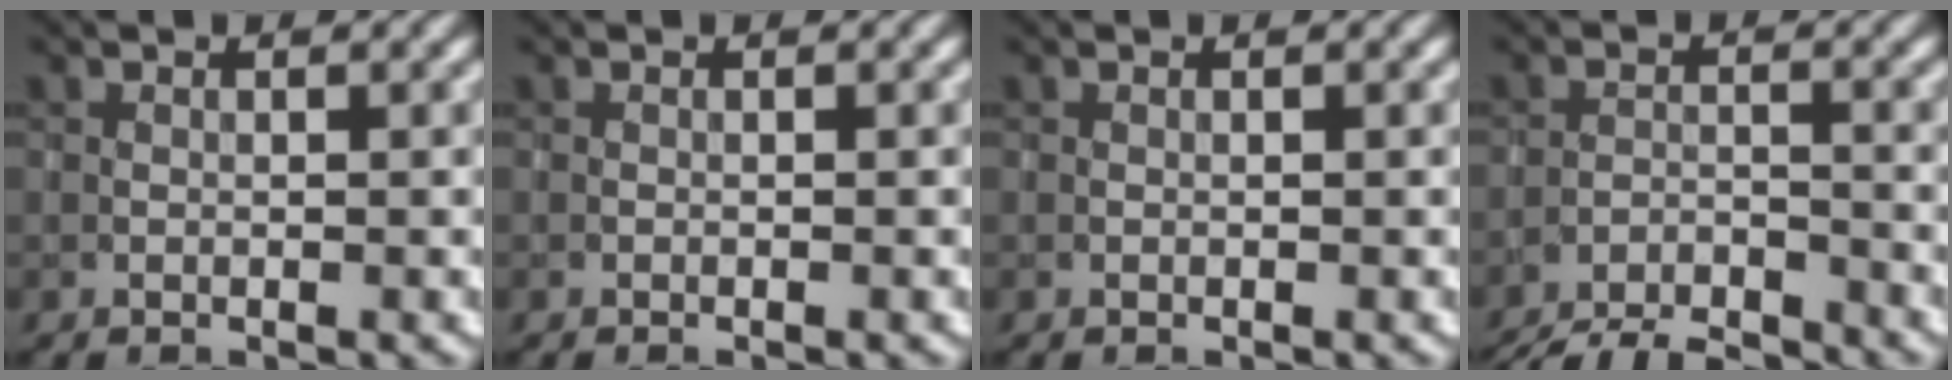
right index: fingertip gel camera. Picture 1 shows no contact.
{"total": 0.0}
{"total": 0.0}
{"total": 7.4, "force": [-7.1, 1.1, 1.7], "torque": [-0.031, -0.013, -0.115]}